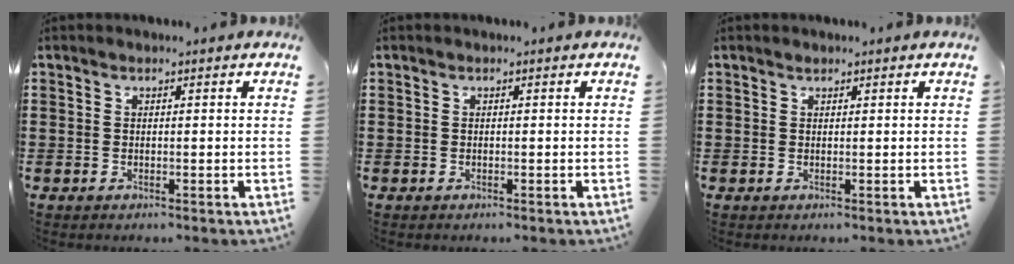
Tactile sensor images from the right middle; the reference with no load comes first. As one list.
[{"total": 0.0}, {"total": 0.5, "force": [0.4, 0.2, -0.1], "torque": [0.000, -0.001, 0.009]}]